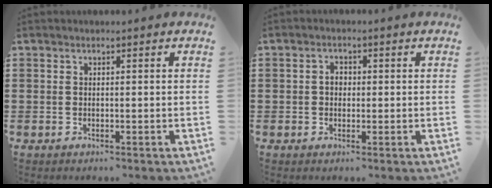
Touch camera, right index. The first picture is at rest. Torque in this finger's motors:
{"motor_torque": [0.43, -0.32, 0.21, 0.05]}